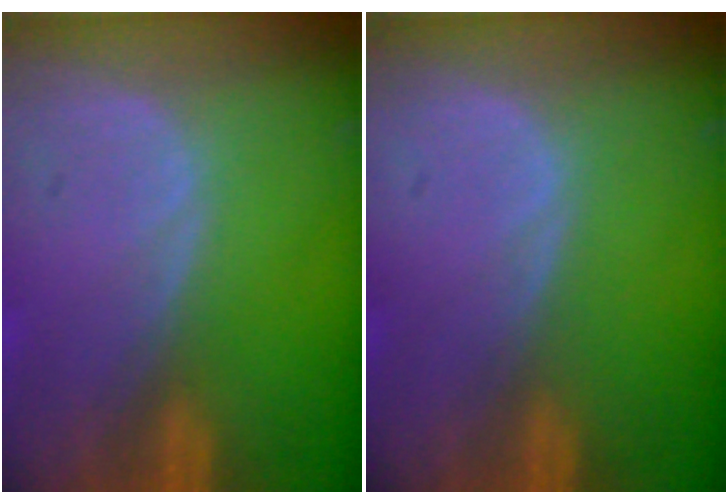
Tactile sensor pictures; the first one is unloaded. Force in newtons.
{"total": 0.0}